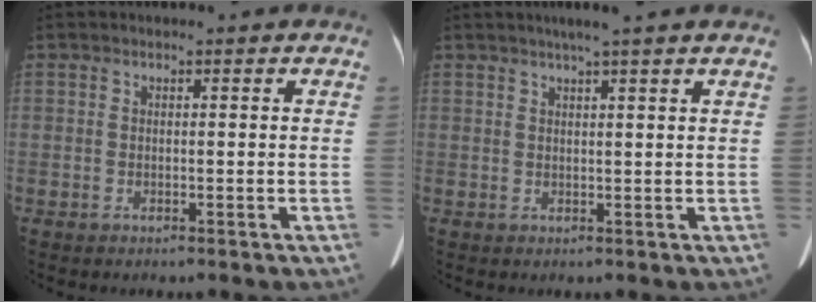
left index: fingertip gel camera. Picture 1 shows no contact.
{"total": 4.2, "force": [3.2, -0.7, 2.6], "torque": [-0.040, 0.014, 0.047]}